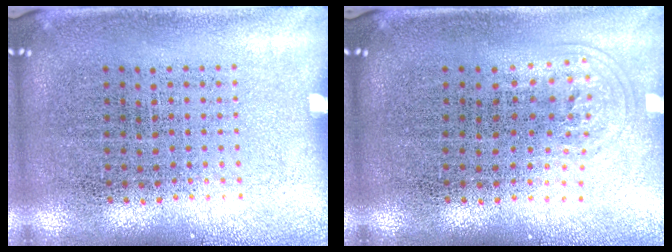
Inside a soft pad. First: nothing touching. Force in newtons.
{"total": 1.0, "press": 0.7, "slide": 0.7}